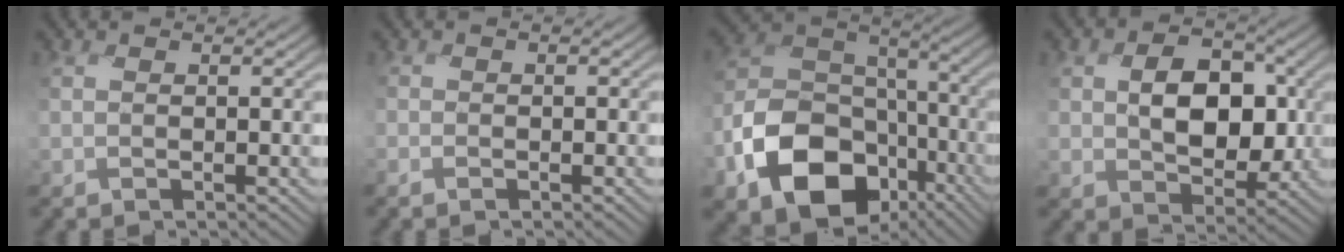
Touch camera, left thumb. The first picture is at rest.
{"total": 0.8, "force": [-0.7, 0.0, -0.3], "torque": [0.013, 0.000, -0.014]}
{"total": 14.8, "force": [-7.5, 10.4, 7.2], "torque": [-0.141, -0.041, -0.140]}
{"total": 8.8, "force": [0.1, 6.4, 6.1], "torque": [-0.114, -0.011, -0.003]}